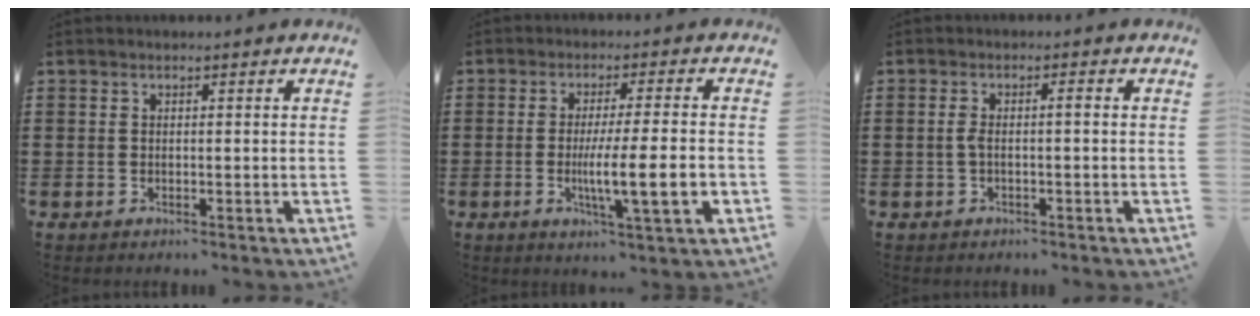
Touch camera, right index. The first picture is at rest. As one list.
[{"total": 10.0, "force": [-2.1, 1.2, 9.7], "torque": [-0.166, -0.016, -0.038]}, {"total": 2.2, "force": [-0.4, 0.3, 2.1], "torque": [-0.048, 0.001, -0.011]}]